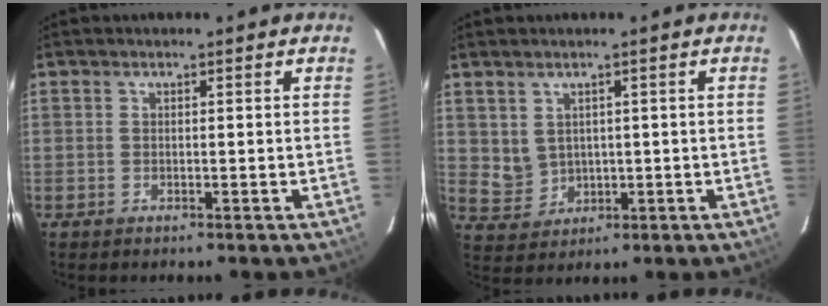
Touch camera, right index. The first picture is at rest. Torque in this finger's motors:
{"motor_torque": [0.32, 0.23, 0.00, 0.01]}